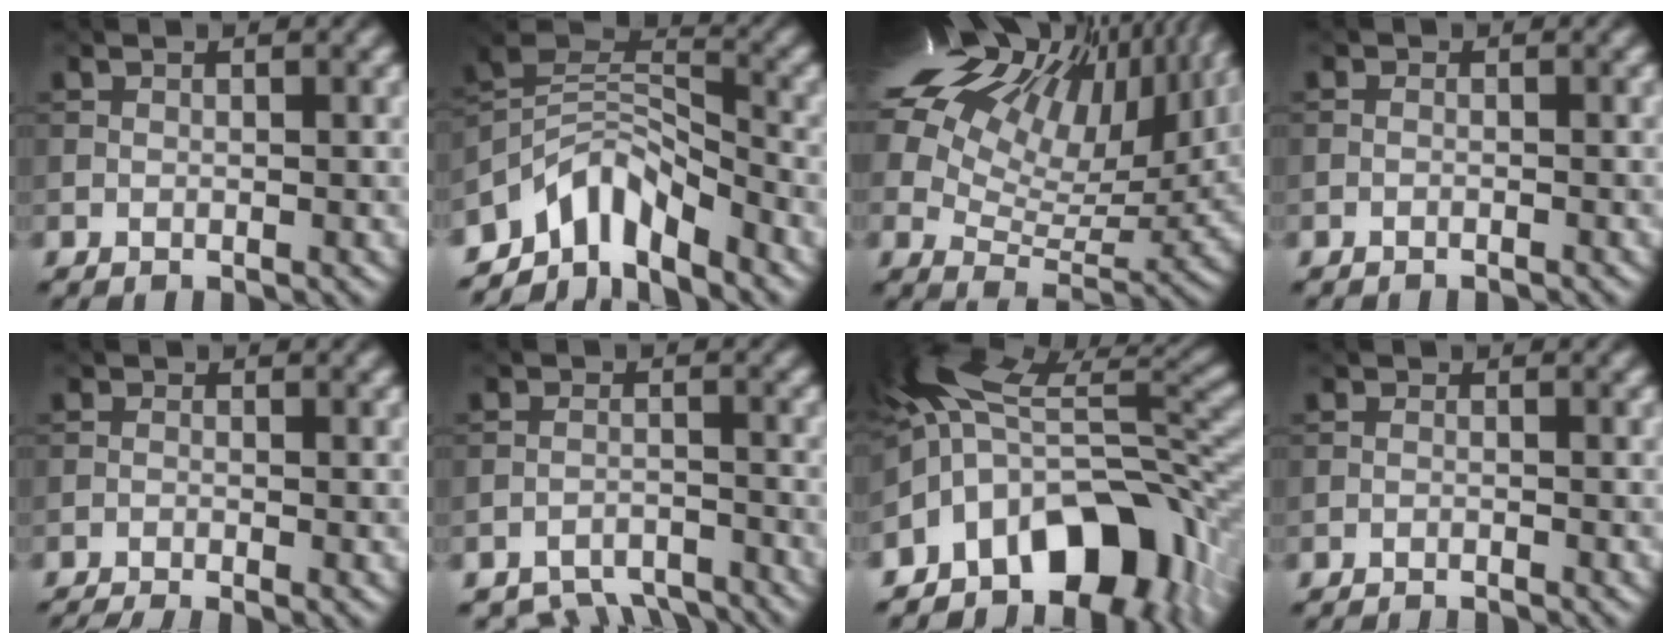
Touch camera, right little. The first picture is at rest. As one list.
[{"total": 6.5, "force": [-5.2, 2.7, 2.8], "torque": [-0.034, -0.003, -0.111]}, {"total": 21.3, "force": [11.5, 11.1, 14.1], "torque": [-0.266, 0.075, 0.181]}, {"total": 0.8, "force": [-0.7, 0.2, 0.2], "torque": [-0.002, -0.003, -0.017]}, {"total": 2.4, "force": [-2.1, 0.2, 1.2], "torque": [-0.029, -0.005, -0.044]}, {"total": 6.0, "force": [-5.6, 1.7, 1.0], "torque": [-0.015, -0.009, -0.090]}, {"total": 13.8, "force": [-6.3, 7.6, 9.7], "torque": [-0.155, 0.018, -0.114]}, {"total": 2.2, "force": [-2.2, 0.2, 0.5], "torque": [-0.010, 0.002, -0.033]}]